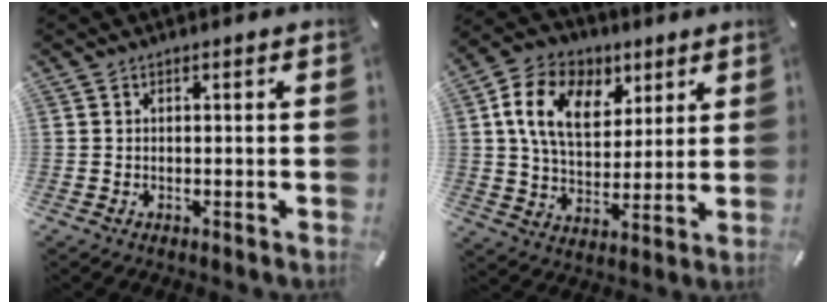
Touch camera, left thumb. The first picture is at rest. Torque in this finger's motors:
{"motor_torque": [1.75, 2.17, 1.48, -1.29, 0.28]}